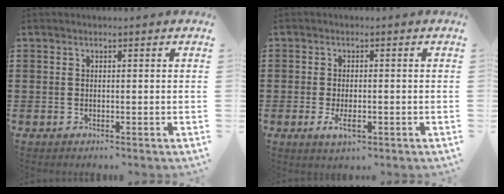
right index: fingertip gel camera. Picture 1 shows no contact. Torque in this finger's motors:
{"motor_torque": [1.11, 1.03, 0.13, -0.01]}